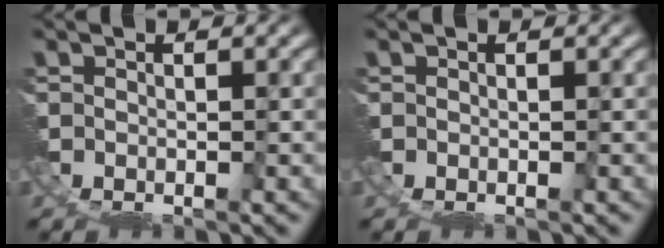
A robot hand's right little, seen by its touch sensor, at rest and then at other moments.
{"total": 0.0}